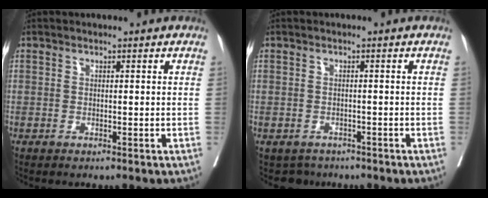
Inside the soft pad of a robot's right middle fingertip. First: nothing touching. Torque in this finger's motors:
{"motor_torque": [-0.04, -0.38, -0.01, -0.01]}